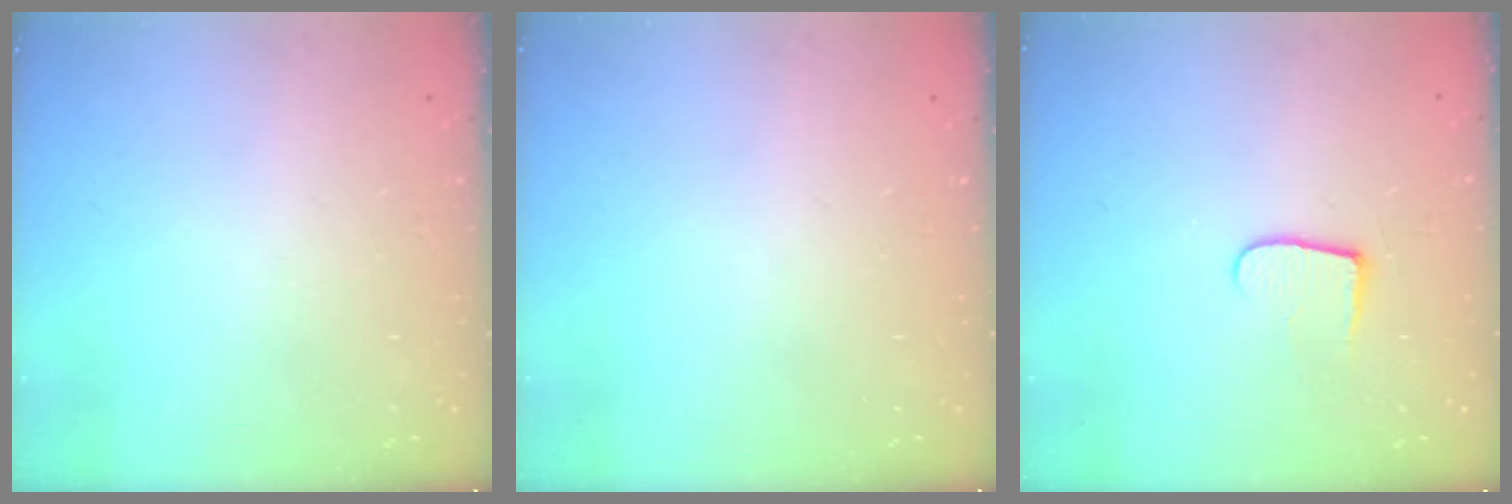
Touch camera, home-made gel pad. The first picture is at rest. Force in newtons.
{"total": 0.0}
{"total": 6.6, "press": 6.6, "slide": 0.6}